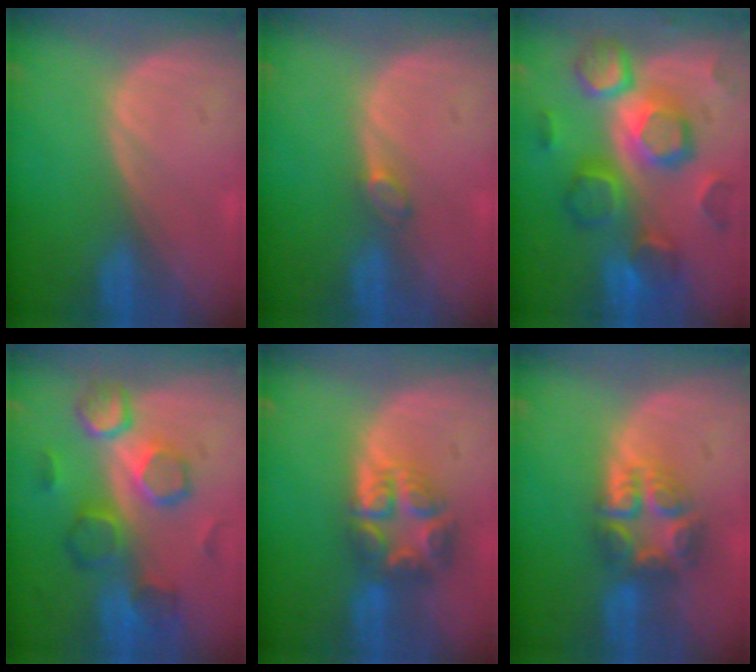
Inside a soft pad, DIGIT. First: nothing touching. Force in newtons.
{"total": 1.4, "press": 1.4, "slide": 0.2}
{"total": 12.0, "press": 12.0, "slide": 1.2}
{"total": 9.3, "press": 9.0, "slide": 2.3}
{"total": 7.9, "press": 6.8, "slide": 4.1}
{"total": 7.8, "press": 6.7, "slide": 3.9}